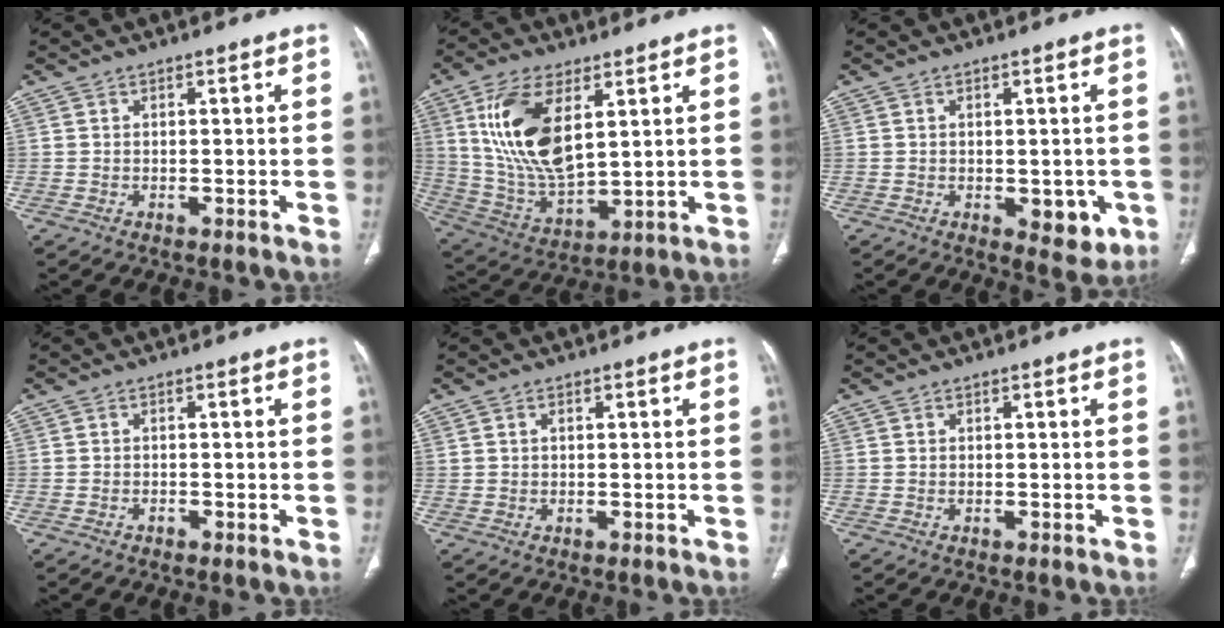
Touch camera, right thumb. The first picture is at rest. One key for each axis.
{"total": 17.0, "fx": 5.8, "fy": 8.2, "fz": 13.8, "tx": -0.264, "ty": -0.025, "tz": 0.122}
{"total": 6.3, "fx": -1.6, "fy": 3.4, "fz": 5.0, "tx": -0.035, "ty": -0.007, "tz": -0.011}
{"total": 0.6, "fx": -0.4, "fy": 0.4, "fz": 0.1, "tx": -0.001, "ty": 0.001, "tz": -0.010}
{"total": 0.7, "fx": 0.3, "fy": 0.5, "fz": 0.4, "tx": -0.005, "ty": 0.002, "tz": 0.006}
{"total": 0.0}